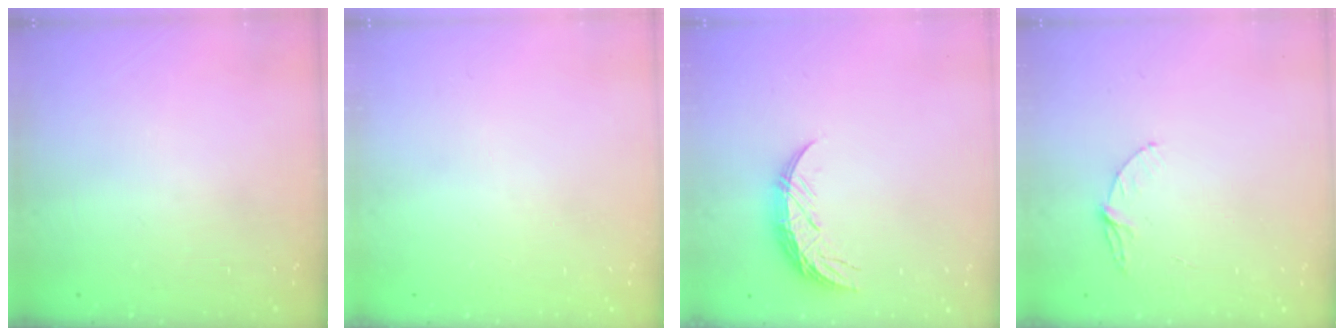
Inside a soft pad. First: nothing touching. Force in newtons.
{"total": 0.0}
{"total": 8.2, "press": 8.2, "slide": 0.8}
{"total": 5.3, "press": 5.3, "slide": 0.5}